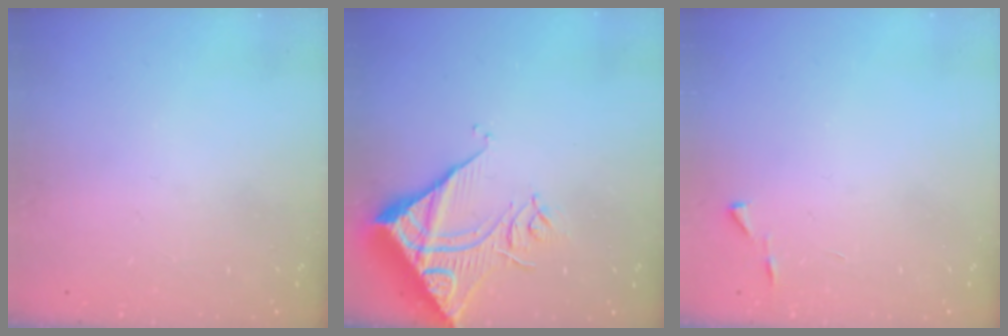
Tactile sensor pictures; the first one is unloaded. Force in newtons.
{"total": 13.9, "press": 13.8, "slide": 1.7}
{"total": 3.1, "press": 3.1, "slide": 0.3}